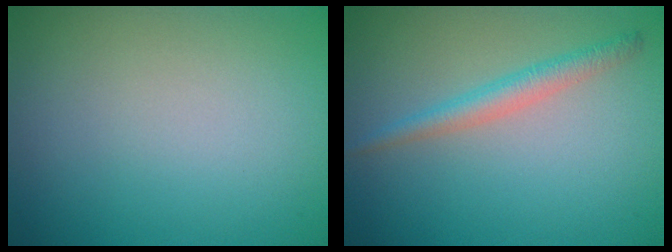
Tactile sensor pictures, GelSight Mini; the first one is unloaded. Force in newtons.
{"total": 2.2, "press": 2.2, "slide": 0.1}